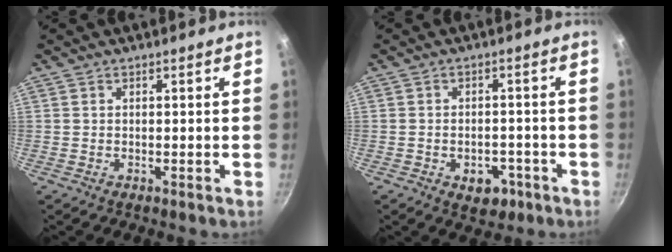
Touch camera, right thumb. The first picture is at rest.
{"total": 5.7, "force": [-2.6, 3.8, 3.4], "torque": [-0.027, 0.016, -0.026]}